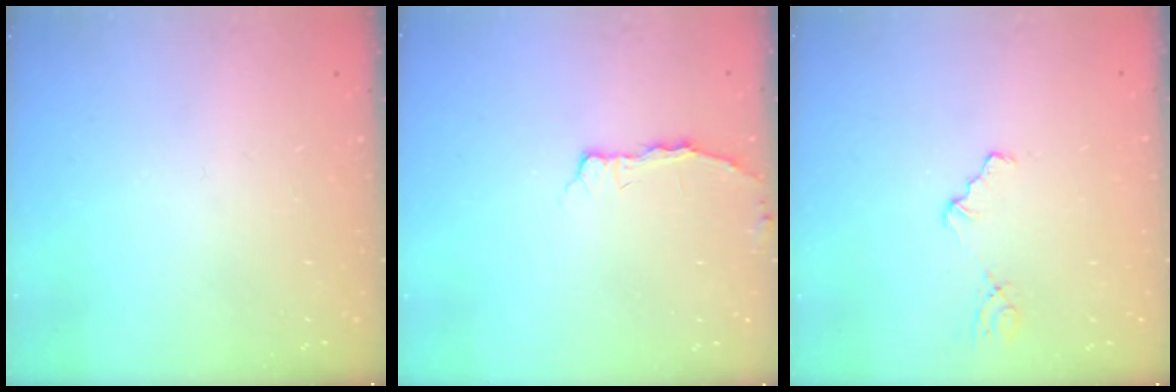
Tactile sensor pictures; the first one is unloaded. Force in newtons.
{"total": 3.5, "press": 3.4, "slide": 0.5}
{"total": 1.9, "press": 1.9, "slide": 0.3}